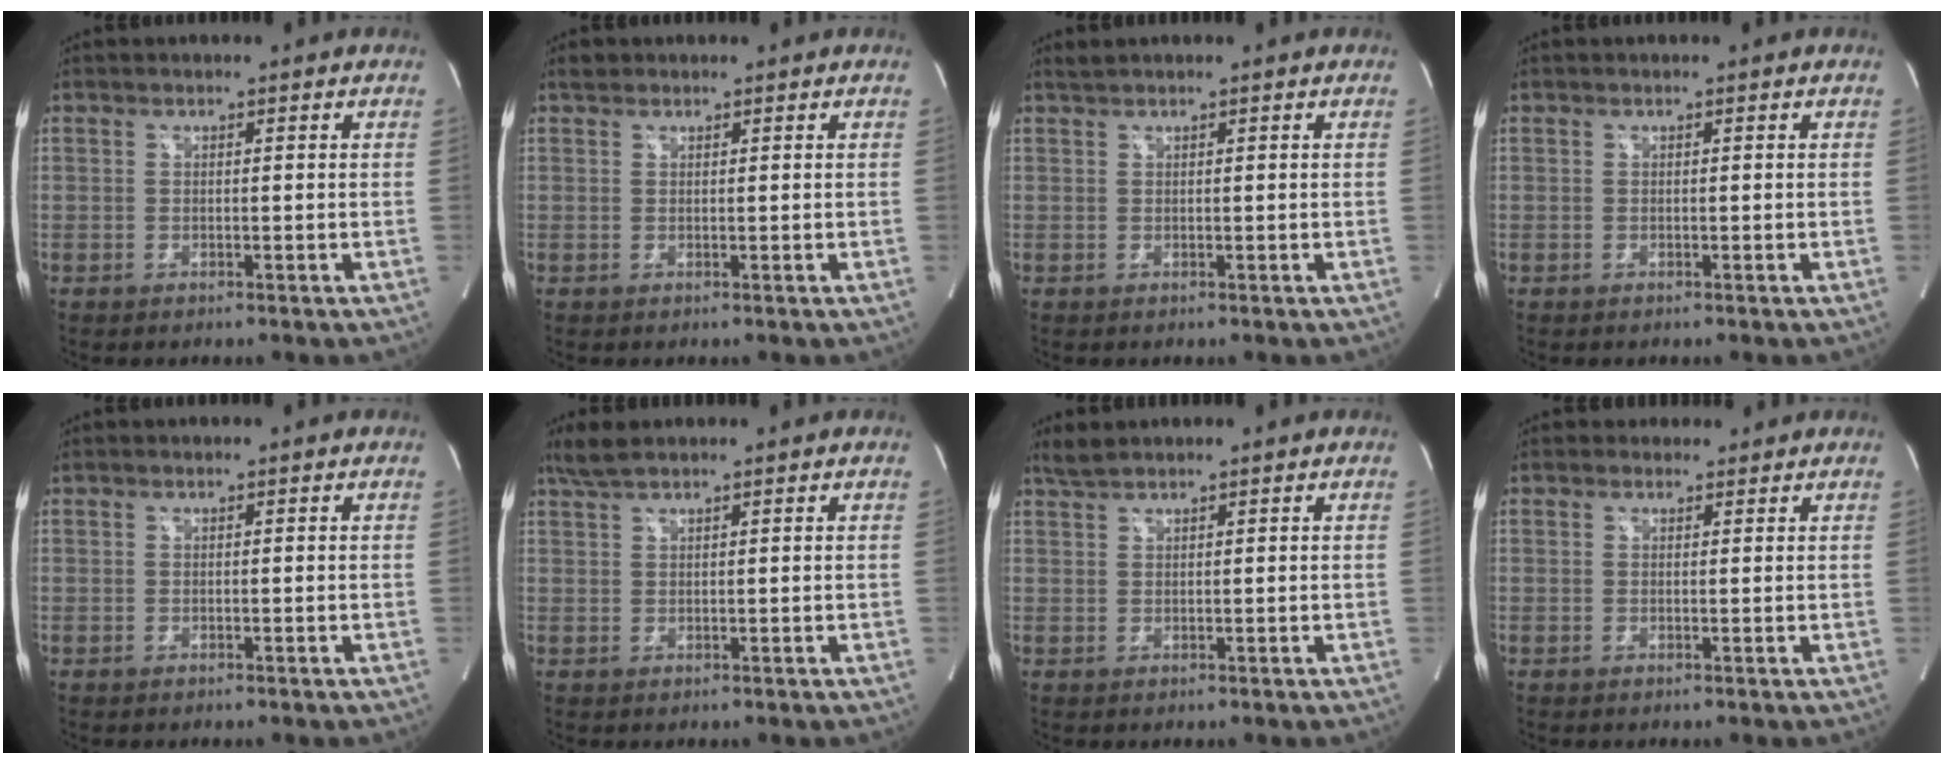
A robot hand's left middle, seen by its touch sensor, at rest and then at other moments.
{"total": 1.1, "force": [0.9, 0.6, 0.1], "torque": [-0.006, 0.009, 0.015]}
{"total": 0.8, "force": [0.8, -0.2, 0.2], "torque": [-0.013, 0.009, 0.022]}
{"total": 0.0}
{"total": 0.0}
{"total": 3.0, "force": [2.6, 0.2, 1.6], "torque": [-0.044, 0.013, 0.056]}
{"total": 1.9, "force": [1.8, -0.1, 0.6], "torque": [-0.019, 0.011, 0.041]}
{"total": 1.7, "force": [1.5, 0.9, -0.2], "torque": [0.003, 0.011, 0.018]}